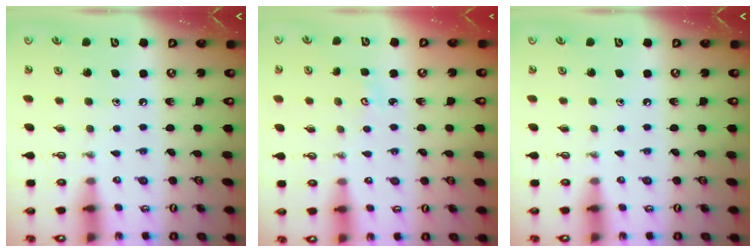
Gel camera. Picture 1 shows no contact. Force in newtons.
{"total": 2.1, "press": 2.1, "slide": 0.2}
{"total": 0.0}